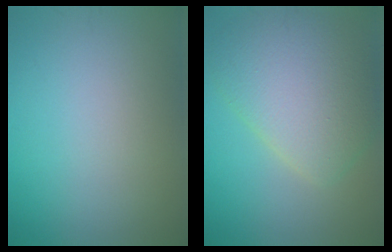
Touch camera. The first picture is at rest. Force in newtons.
{"total": 7.2, "press": 7.1, "slide": 0.3}